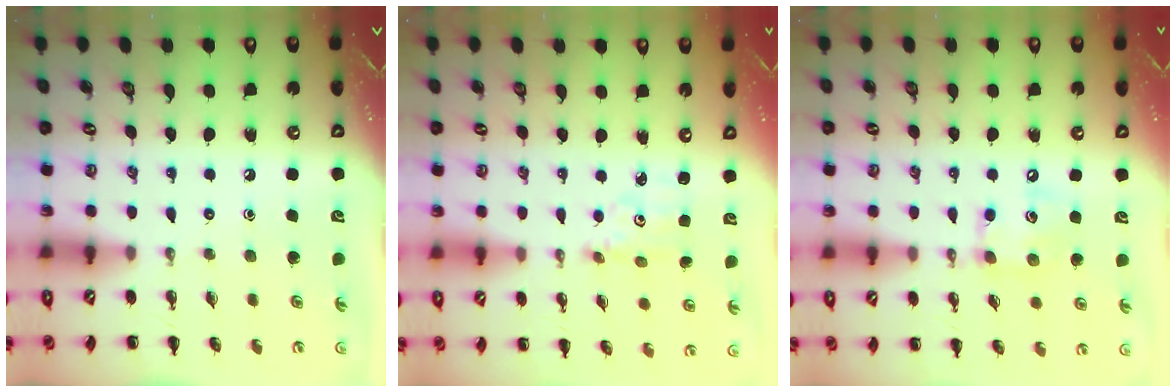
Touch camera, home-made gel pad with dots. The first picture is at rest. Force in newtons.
{"total": 2.5, "press": 2.4, "slide": 0.4}
{"total": 8.9, "press": 8.8, "slide": 1.0}